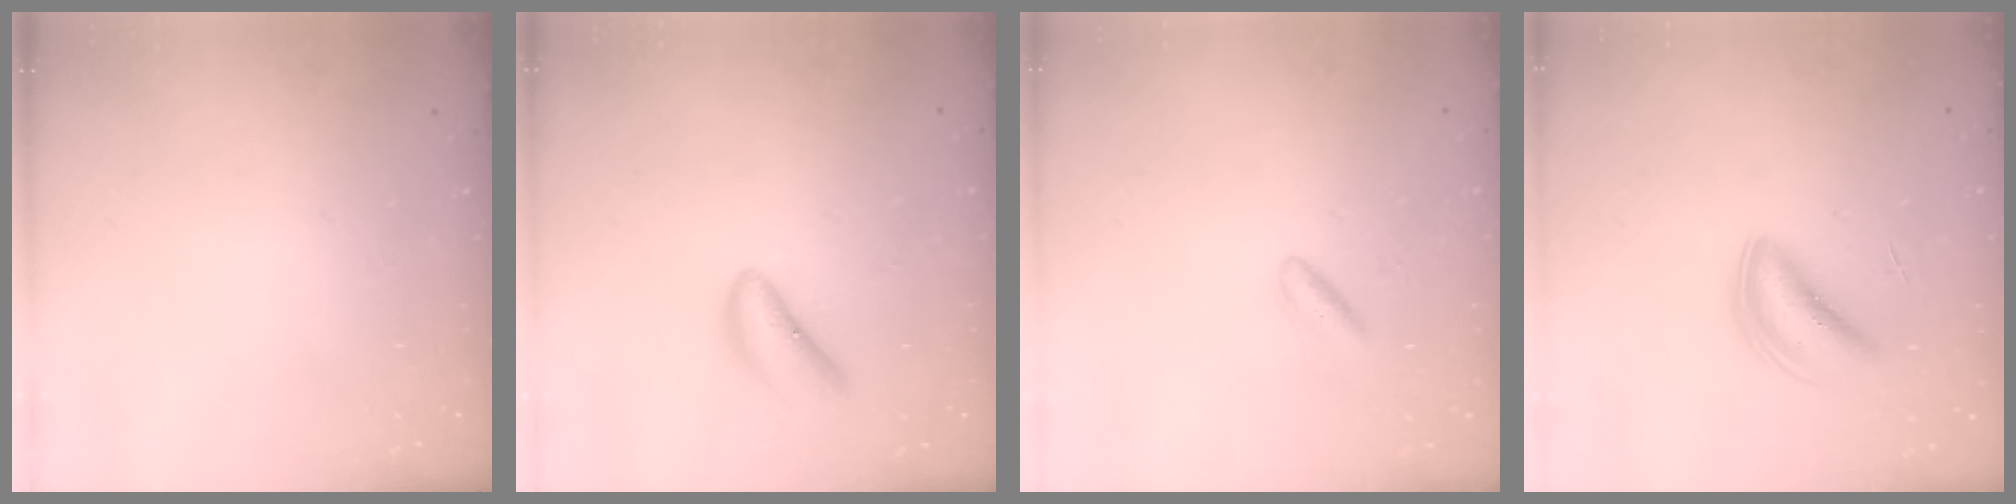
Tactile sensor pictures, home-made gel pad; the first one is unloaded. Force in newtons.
{"total": 7.8, "press": 7.7, "slide": 1.0}
{"total": 2.7, "press": 2.4, "slide": 1.2}
{"total": 5.8, "press": 5.8, "slide": 0.2}